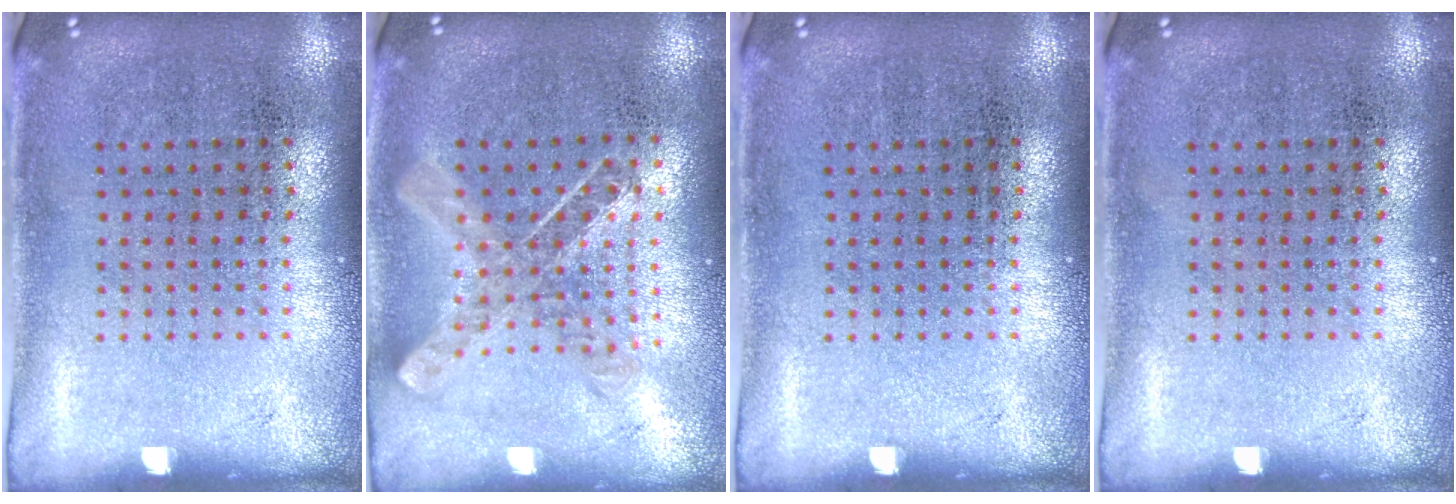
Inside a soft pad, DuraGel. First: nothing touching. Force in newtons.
{"total": 0.9, "press": 0.9, "slide": 0.0}
{"total": 0.0}
{"total": 0.0}